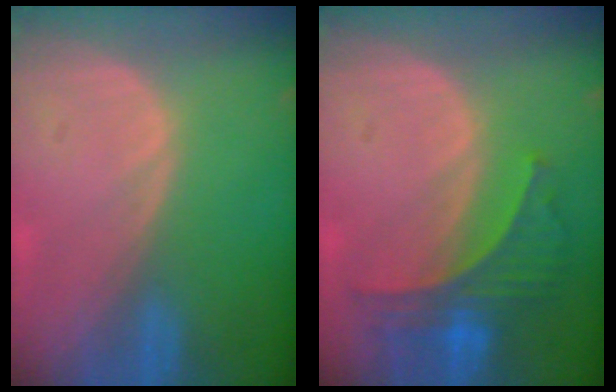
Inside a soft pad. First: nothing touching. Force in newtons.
{"total": 6.5, "press": 6.2, "slide": 2.0}